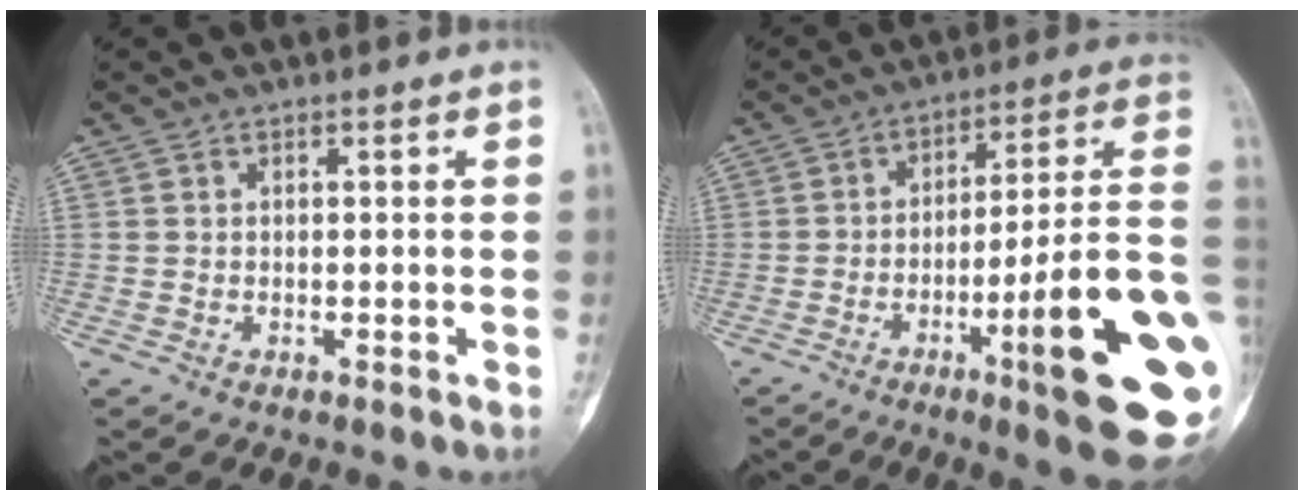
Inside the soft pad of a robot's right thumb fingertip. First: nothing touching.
{"total": 23.2, "force": [-6.5, 3.1, 22.1], "torque": [-0.255, 0.014, -0.090]}